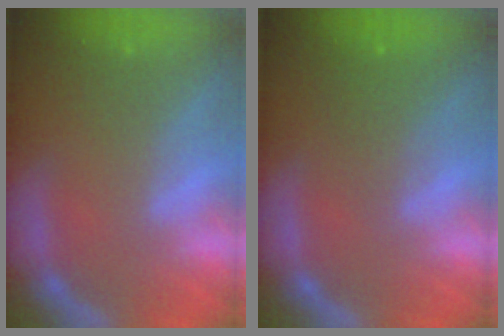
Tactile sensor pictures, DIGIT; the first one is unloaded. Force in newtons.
{"total": 2.5}